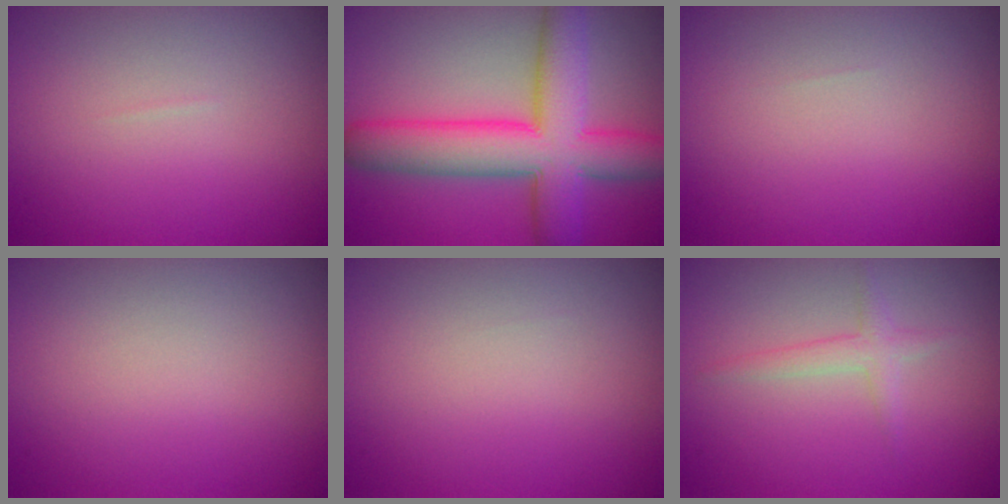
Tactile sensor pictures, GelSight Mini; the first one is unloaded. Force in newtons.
{"total": 9.6, "press": 9.6, "slide": 0.2}
{"total": 0.0}
{"total": 0.0}
{"total": 0.0}
{"total": 1.7, "press": 1.7, "slide": 0.1}